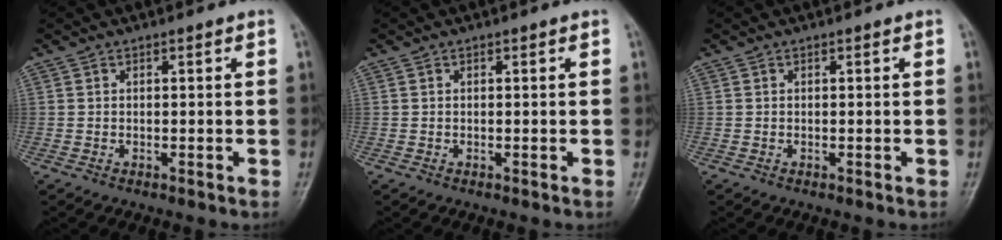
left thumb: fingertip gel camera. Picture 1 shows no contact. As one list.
[{"total": 0.0}, {"total": 0.0}]